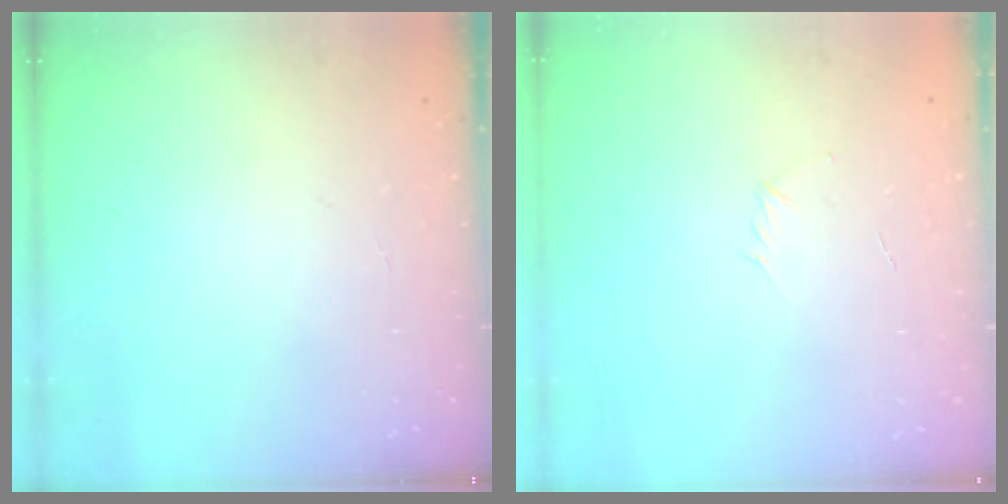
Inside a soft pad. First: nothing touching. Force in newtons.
{"total": 2.9, "press": 2.8, "slide": 0.8}